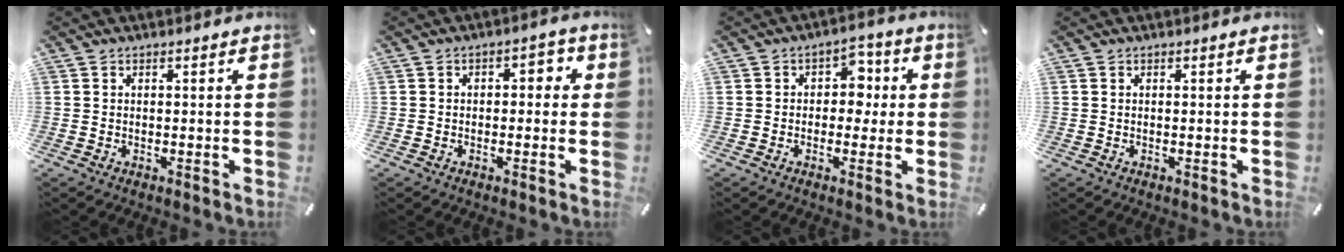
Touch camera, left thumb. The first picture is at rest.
{"total": 3.1, "force": [-0.6, 2.1, 2.3], "torque": [-0.029, 0.010, -0.020]}
{"total": 6.4, "force": [0.0, 5.1, 4.0], "torque": [-0.043, 0.005, -0.008]}
{"total": 0.0}